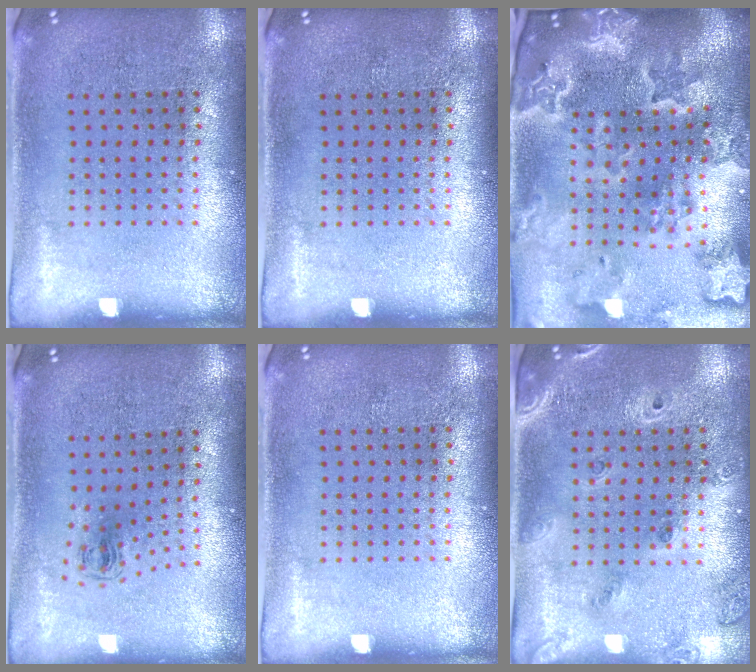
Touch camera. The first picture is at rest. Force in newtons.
{"total": 0.0}
{"total": 4.7, "press": 3.8, "slide": 2.8}
{"total": 0.7, "press": 0.4, "slide": 0.6}
{"total": 0.0}
{"total": 1.7, "press": 1.5, "slide": 0.7}